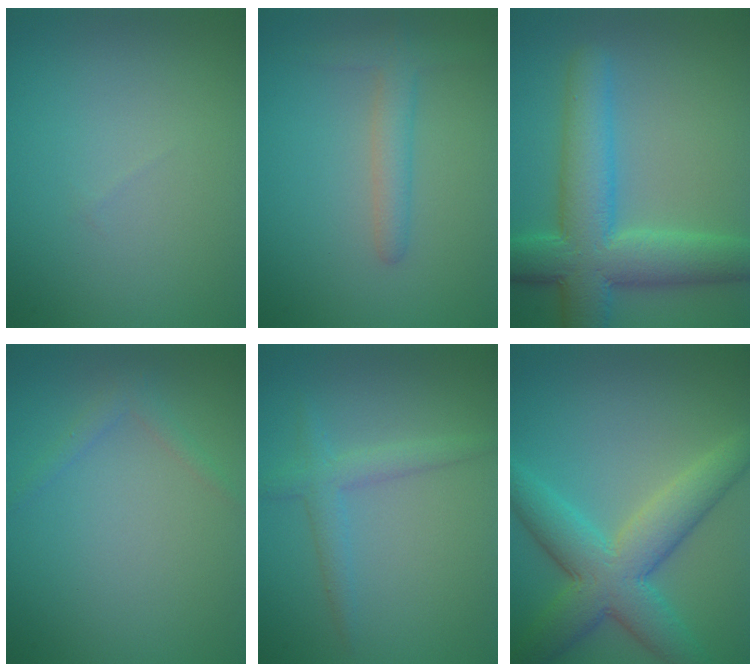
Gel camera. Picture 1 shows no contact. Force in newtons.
{"total": 2.6, "press": 2.6, "slide": 0.1}
{"total": 8.6, "press": 8.6, "slide": 0.3}
{"total": 1.2, "press": 1.2, "slide": 0.1}
{"total": 2.3, "press": 2.3, "slide": 0.2}
{"total": 7.5, "press": 7.5, "slide": 0.2}